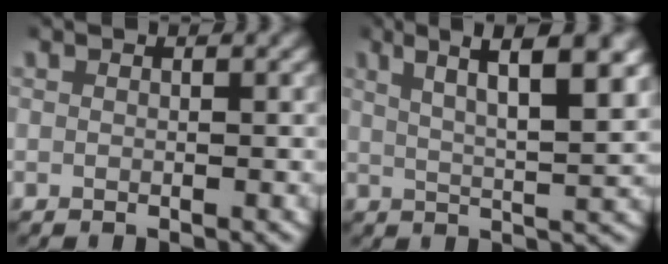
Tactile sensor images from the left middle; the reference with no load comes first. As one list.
[{"total": 7.3, "force": [4.2, 1.4, 5.9], "torque": [-0.083, 0.016, 0.061]}]